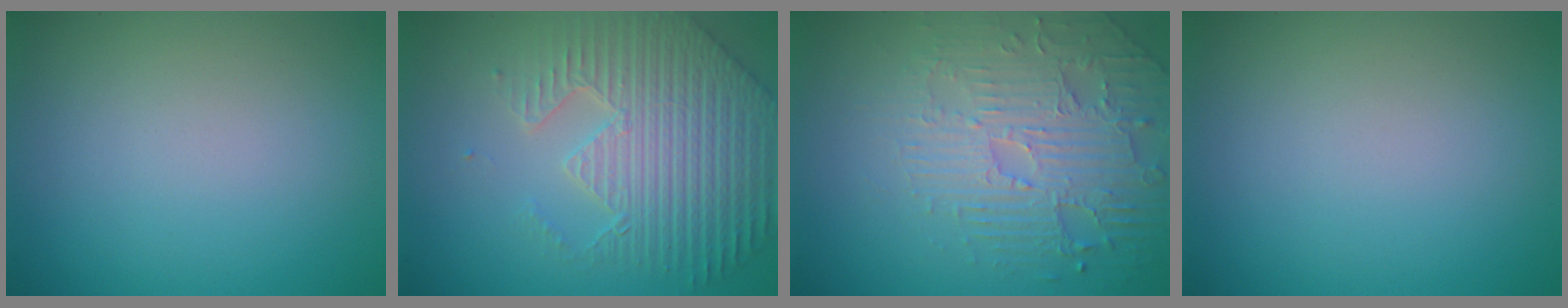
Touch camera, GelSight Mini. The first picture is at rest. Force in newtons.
{"total": 7.1, "press": 5.5, "slide": 4.5}
{"total": 4.4, "press": 4.1, "slide": 1.5}
{"total": 0.0}